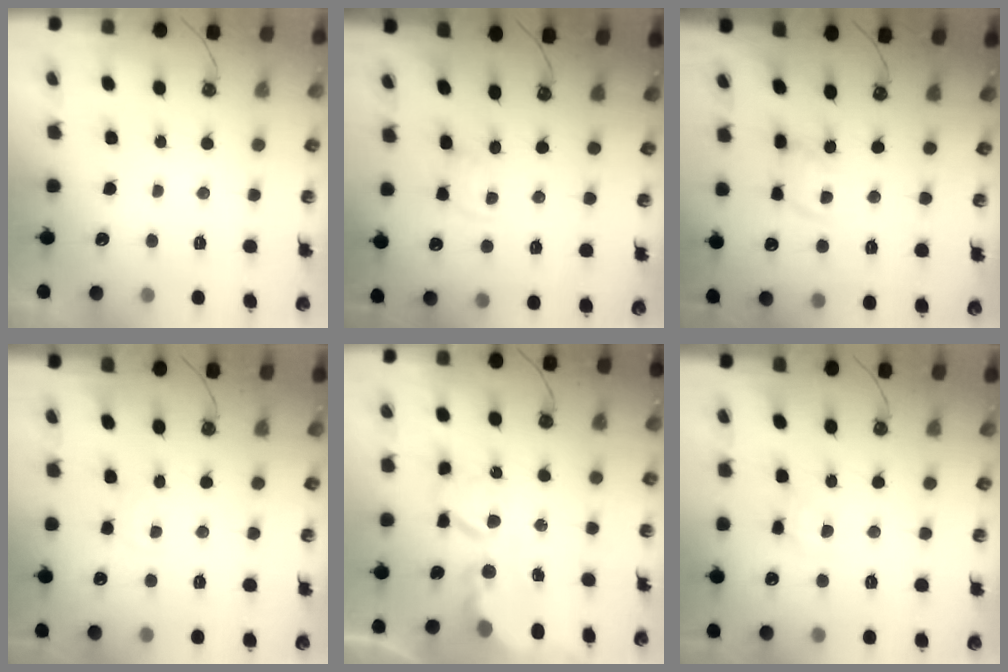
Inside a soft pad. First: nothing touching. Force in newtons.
{"total": 1.9, "press": 1.8, "slide": 0.3}
{"total": 12.1, "press": 12.0, "slide": 1.3}
{"total": 2.3, "press": 2.2, "slide": 0.4}
{"total": 6.4, "press": 6.4, "slide": 0.4}
{"total": 7.3, "press": 7.3, "slide": 0.2}